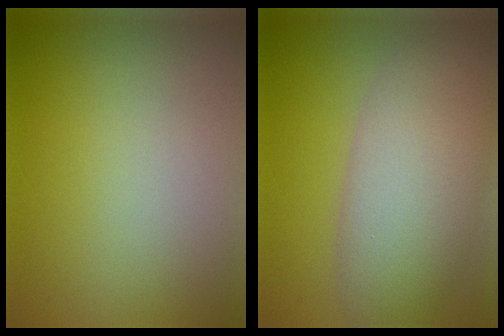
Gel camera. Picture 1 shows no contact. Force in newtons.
{"total": 7.7, "press": 7.7, "slide": 0.4}